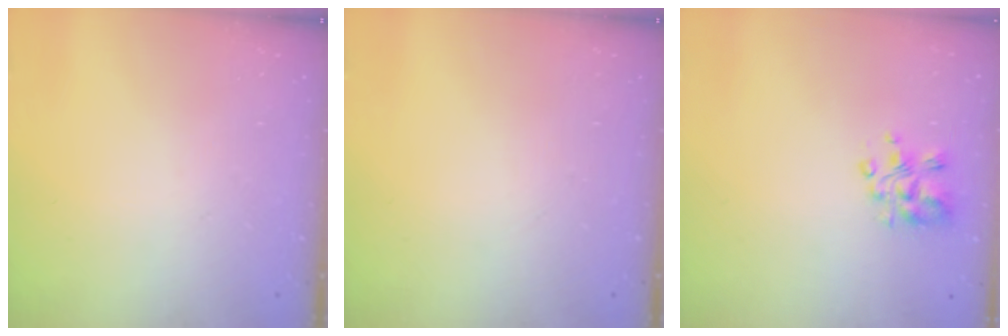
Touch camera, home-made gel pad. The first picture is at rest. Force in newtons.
{"total": 0.0}
{"total": 5.5, "press": 5.4, "slide": 0.9}